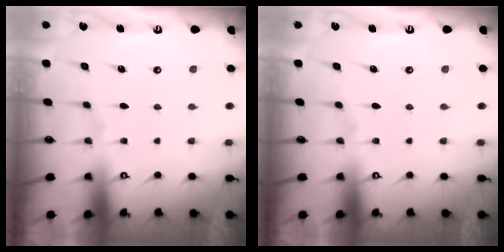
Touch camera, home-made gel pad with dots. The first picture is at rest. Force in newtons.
{"total": 0.0}